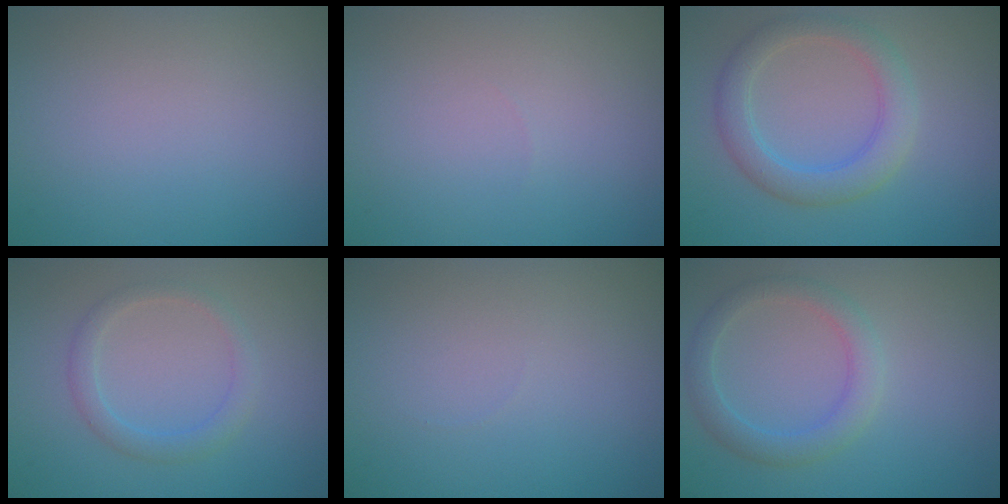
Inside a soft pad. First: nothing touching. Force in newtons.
{"total": 0.0}
{"total": 3.8, "press": 3.8, "slide": 0.3}
{"total": 2.1, "press": 2.1, "slide": 0.1}
{"total": 0.0}
{"total": 2.9, "press": 2.9, "slide": 0.2}